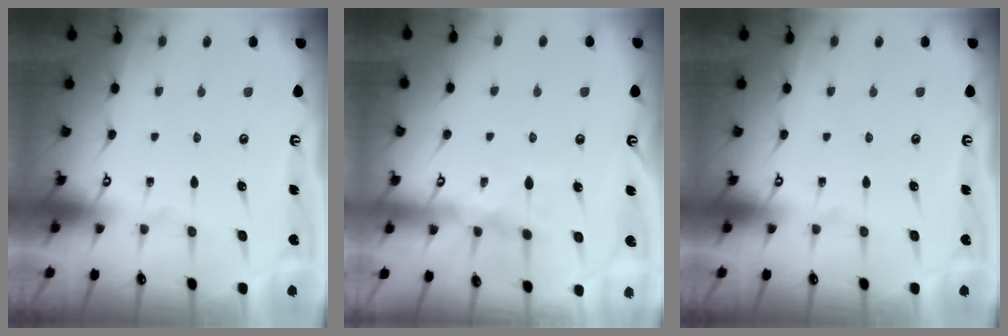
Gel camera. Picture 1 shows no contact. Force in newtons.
{"total": 9.1, "press": 9.1, "slide": 0.8}
{"total": 0.0}